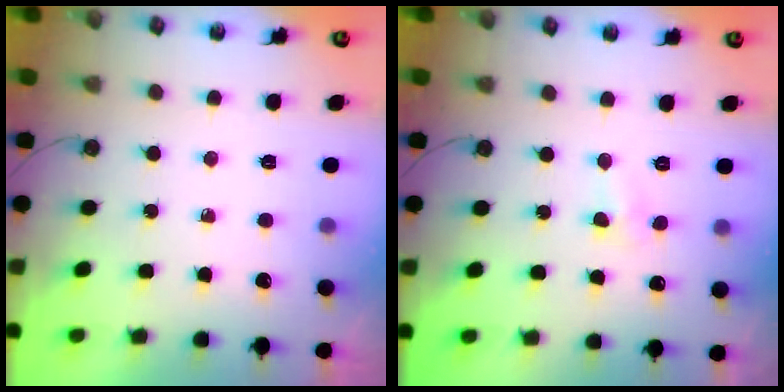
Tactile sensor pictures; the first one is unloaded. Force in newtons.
{"total": 3.1, "press": 3.1, "slide": 0.5}